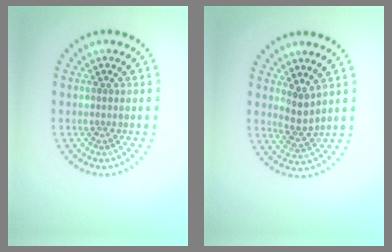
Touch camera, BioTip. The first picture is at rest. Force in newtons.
{"total": 2.3, "press": 1.8, "slide": 1.4}